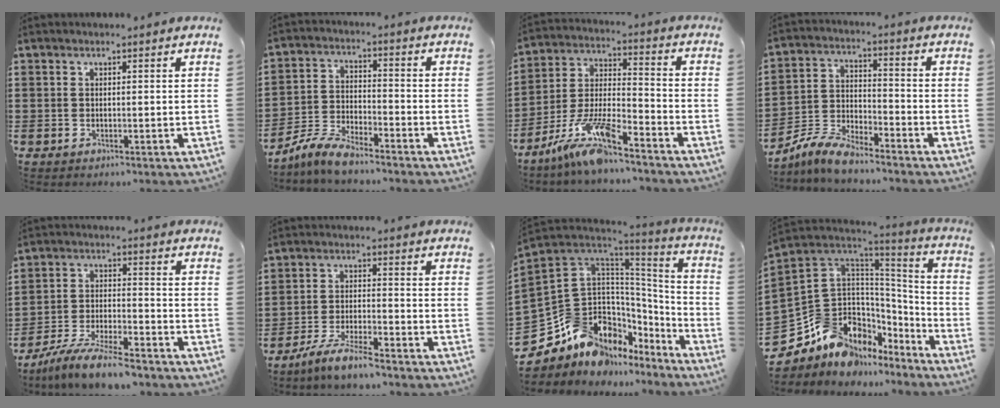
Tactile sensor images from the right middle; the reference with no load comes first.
{"total": 6.1, "force": [-5.6, 1.0, 2.2], "torque": [-0.063, 0.000, -0.114]}
{"total": 11.1, "force": [-8.9, 1.8, 6.3], "torque": [-0.141, 0.007, -0.178]}
{"total": 6.6, "force": [-6.1, 1.4, 2.2], "torque": [-0.060, 0.006, -0.124]}
{"total": 7.7, "force": [-7.1, 0.5, 3.0], "torque": [-0.068, 0.000, -0.138]}
{"total": 5.6, "force": [-4.9, 0.4, 2.6], "torque": [-0.062, -0.008, -0.097]}
{"total": 13.1, "force": [-7.9, 9.3, 4.8], "torque": [-0.155, -0.021, -0.136]}
{"total": 11.2, "force": [-6.9, 8.3, 3.2], "torque": [-0.120, -0.020, -0.126]}